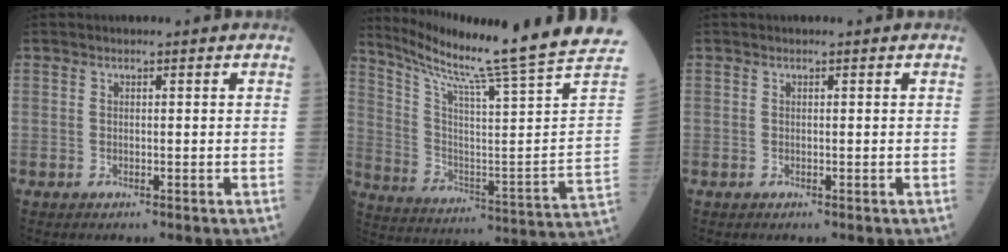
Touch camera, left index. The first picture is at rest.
{"total": 24.8, "force": [21.4, -4.1, 12.0], "torque": [-0.204, -0.113, 0.305]}
{"total": 0.0}